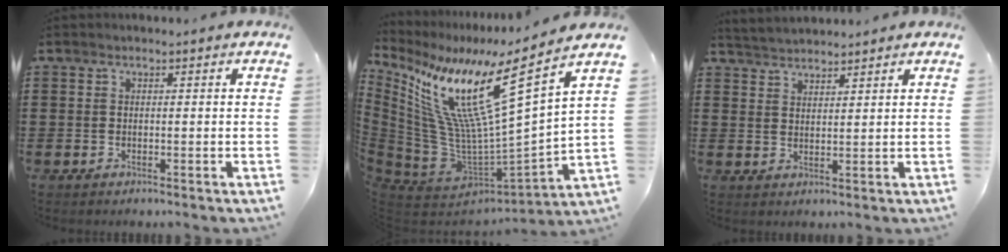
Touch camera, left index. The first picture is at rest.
{"total": 15.7, "force": [8.3, 2.9, 13.1], "torque": [-0.273, -0.064, 0.123]}
{"total": 2.6, "force": [2.6, 0.0, -0.2], "torque": [-0.004, -0.004, 0.050]}